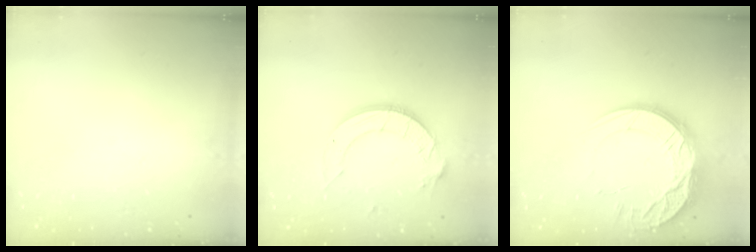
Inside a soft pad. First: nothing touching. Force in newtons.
{"total": 12.9, "press": 12.8, "slide": 1.4}
{"total": 16.5, "press": 16.5, "slide": 1.4}